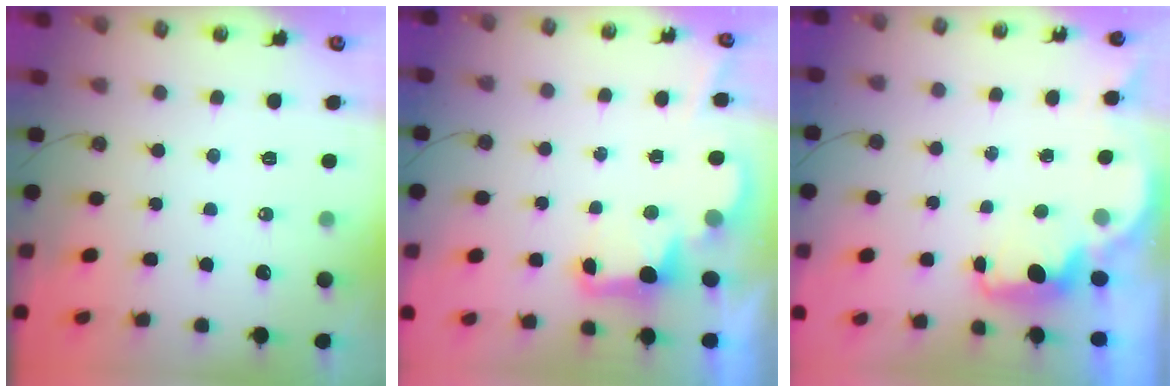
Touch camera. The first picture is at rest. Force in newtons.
{"total": 2.9, "press": 2.9, "slide": 0.6}
{"total": 1.9, "press": 1.8, "slide": 0.7}